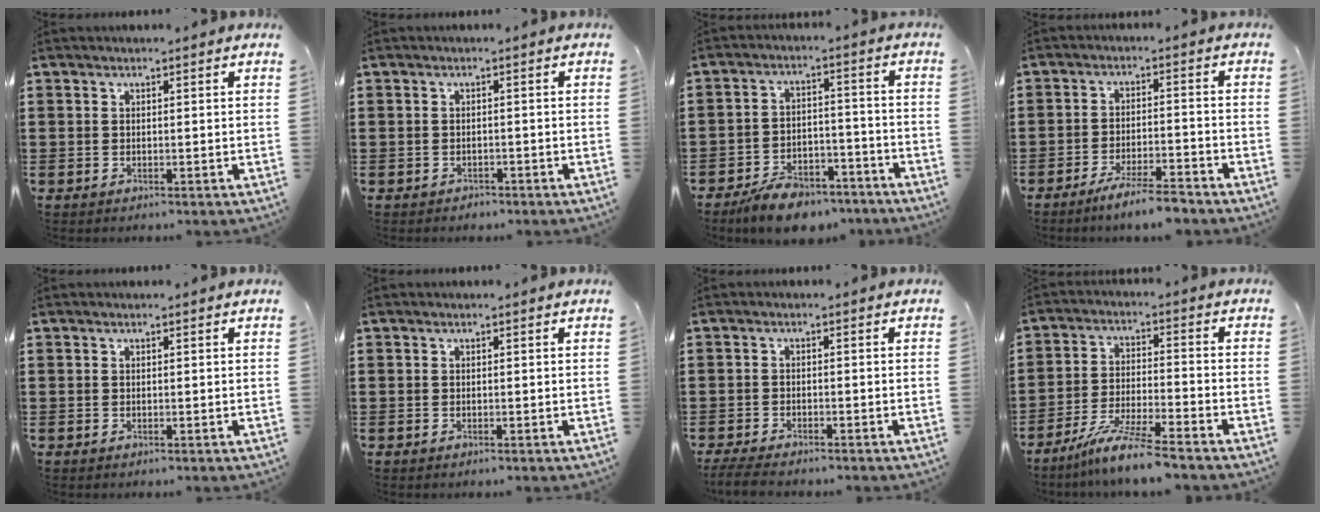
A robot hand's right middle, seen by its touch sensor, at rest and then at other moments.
{"total": 0.9, "force": [-0.9, 0.2, -0.1], "torque": [-0.003, 0.000, -0.020]}
{"total": 7.1, "force": [-6.4, 2.1, 2.3], "torque": [-0.042, 0.018, -0.122]}
{"total": 5.4, "force": [-4.8, -0.1, 2.5], "torque": [-0.046, -0.008, -0.088]}
{"total": 0.0}
{"total": 0.0}
{"total": 2.6, "force": [-2.5, 0.2, 0.8], "torque": [-0.030, -0.006, -0.056]}
{"total": 8.2, "force": [-7.0, -0.4, 4.1], "torque": [-0.086, -0.014, -0.135]}